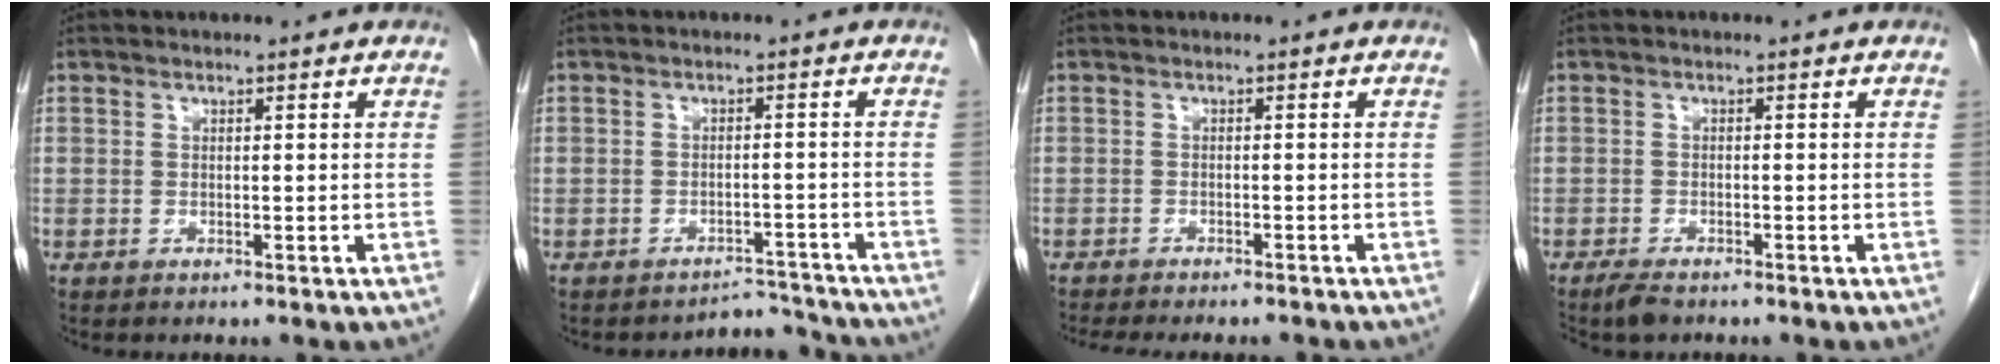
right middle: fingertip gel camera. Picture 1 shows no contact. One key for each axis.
{"total": 3.7, "fx": -3.3, "fy": 0.2, "fz": -1.6, "tx": 0.030, "ty": 0.020, "tz": -0.041}
{"total": 10.0, "fx": -9.0, "fy": 2.0, "fz": 3.9, "tx": -0.056, "ty": -0.010, "tz": -0.117}
{"total": 2.4, "fx": -2.0, "fy": 0.7, "fz": 1.2, "tx": -0.028, "ty": -0.004, "tz": -0.032}